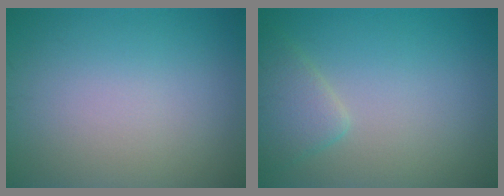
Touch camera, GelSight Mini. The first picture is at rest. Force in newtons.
{"total": 2.5, "press": 2.5, "slide": 0.2}